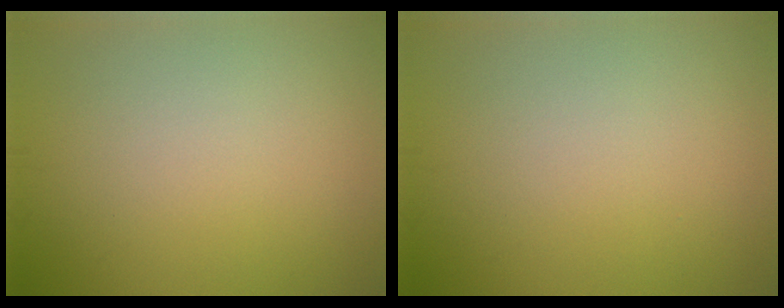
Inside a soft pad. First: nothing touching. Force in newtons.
{"total": 0.0}